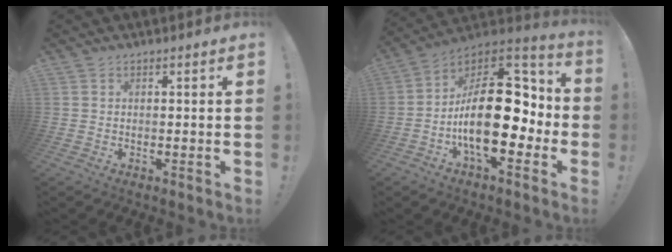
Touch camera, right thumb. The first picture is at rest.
{"total": 26.3, "force": [-3.0, 13.7, 22.3], "torque": [-0.376, 0.013, -0.040]}